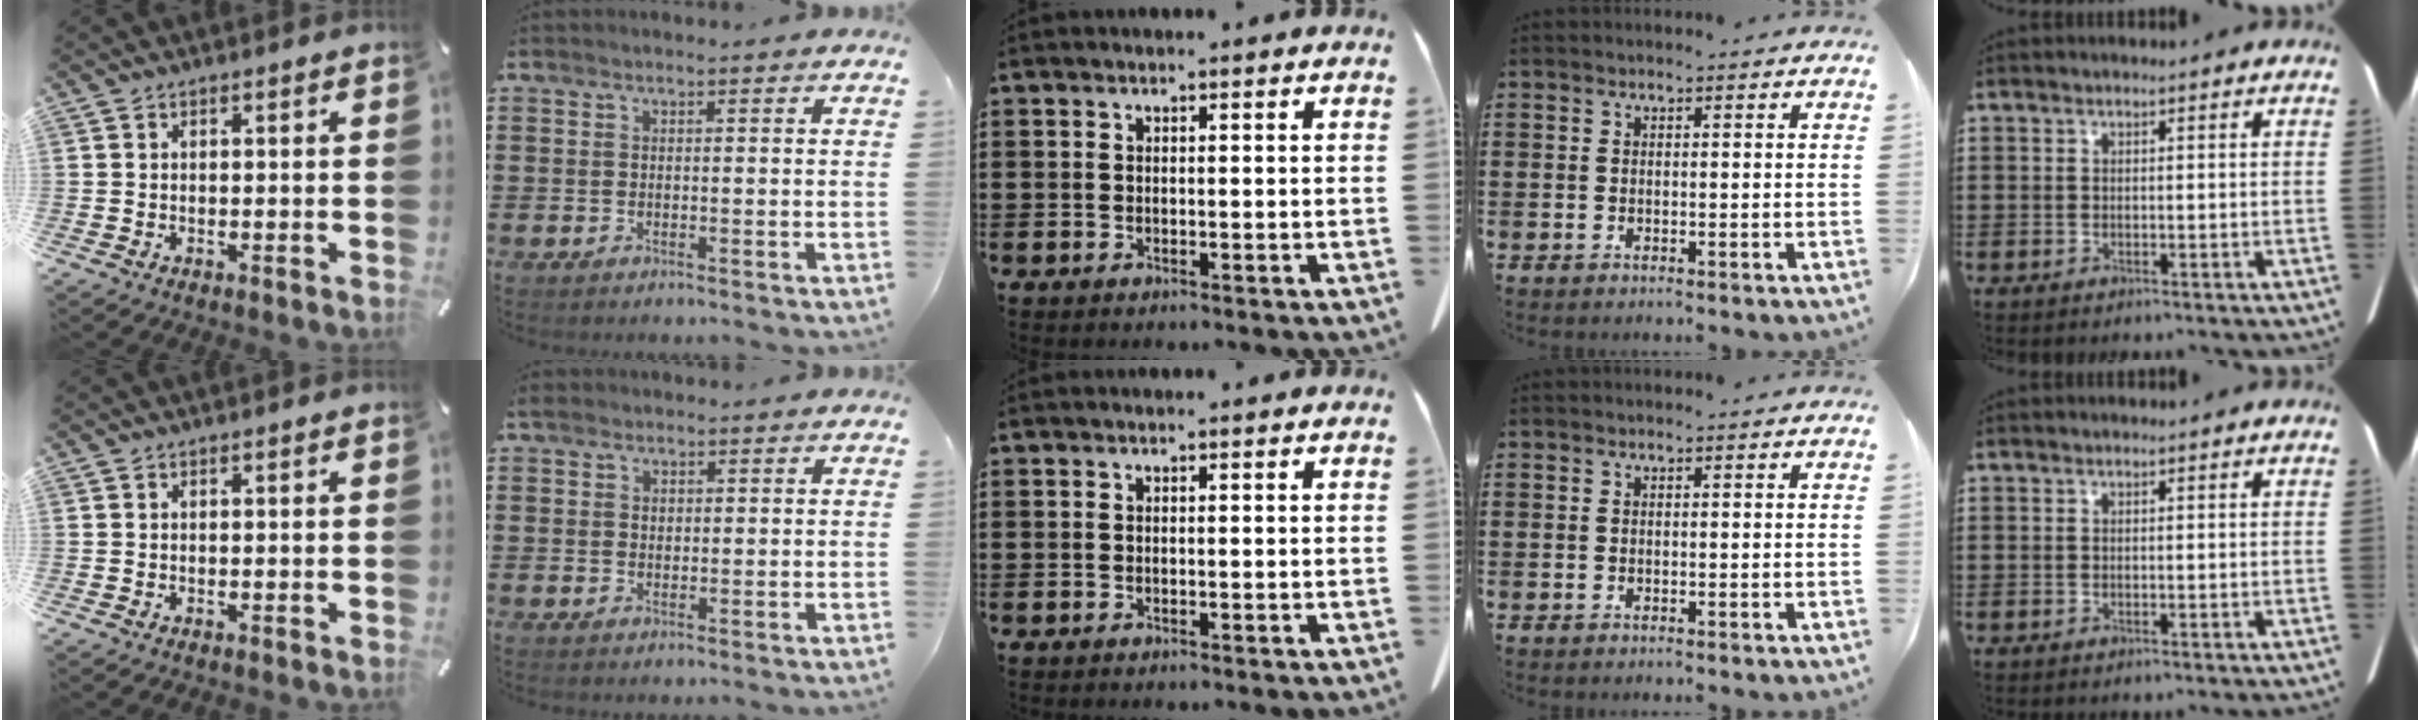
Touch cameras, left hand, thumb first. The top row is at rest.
{"index": {"total": 1.5, "force": [0.9, 1.1, 0.5], "torque": [-0.004, 0.004, 0.014]}}